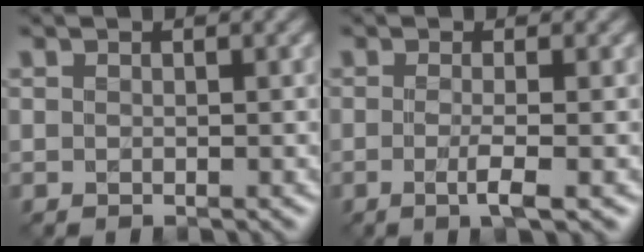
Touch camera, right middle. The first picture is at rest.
{"total": 2.5, "force": [-0.6, 0.4, 2.3], "torque": [-0.041, -0.006, -0.014]}